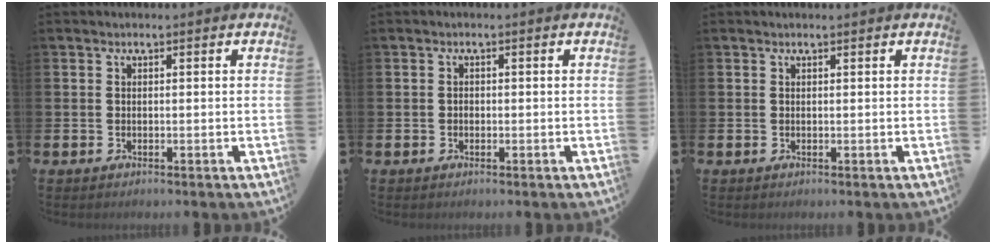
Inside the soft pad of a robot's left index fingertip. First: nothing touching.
{"total": 0.7, "force": [-0.3, 0.6, 0.3], "torque": [-0.001, 0.001, -0.007]}
{"total": 0.0}